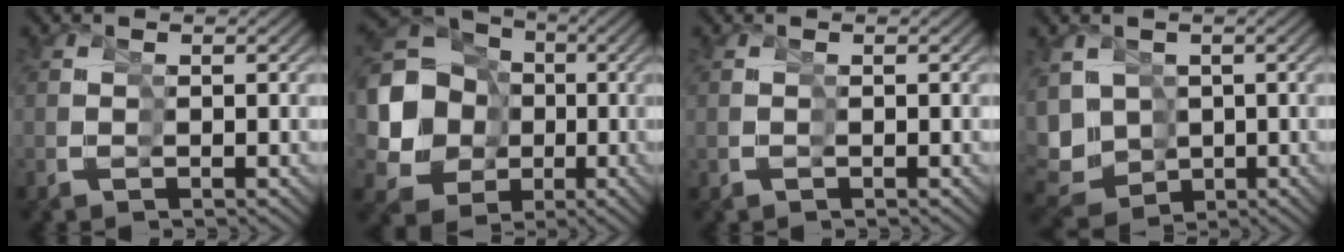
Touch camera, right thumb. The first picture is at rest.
{"total": 16.6, "force": [-0.8, 13.1, 10.2], "torque": [-0.210, -0.035, -0.011]}
{"total": 0.6, "force": [-0.3, 0.5, 0.3], "torque": [-0.007, -0.005, -0.003]}
{"total": 9.4, "force": [0.1, 8.4, 4.3], "torque": [-0.102, -0.014, -0.003]}